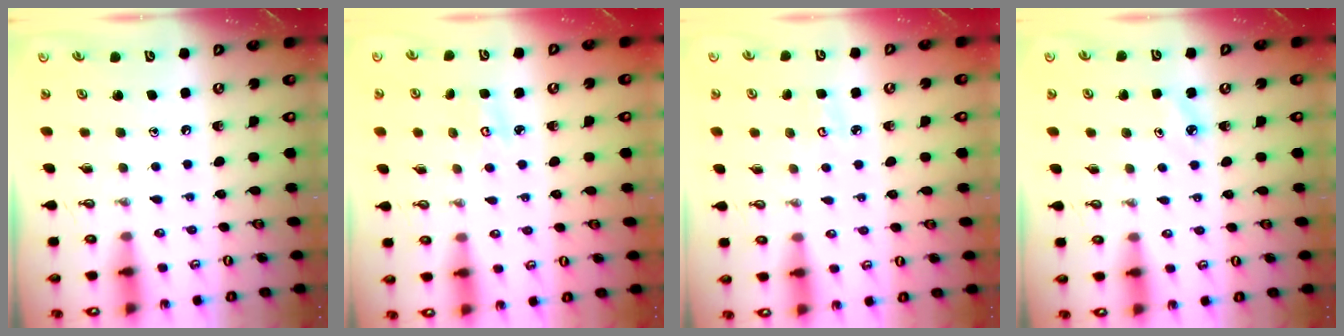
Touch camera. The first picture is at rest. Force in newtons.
{"total": 3.4, "press": 3.4, "slide": 0.3}
{"total": 3.7, "press": 3.7, "slide": 0.4}
{"total": 4.5, "press": 4.5, "slide": 0.7}